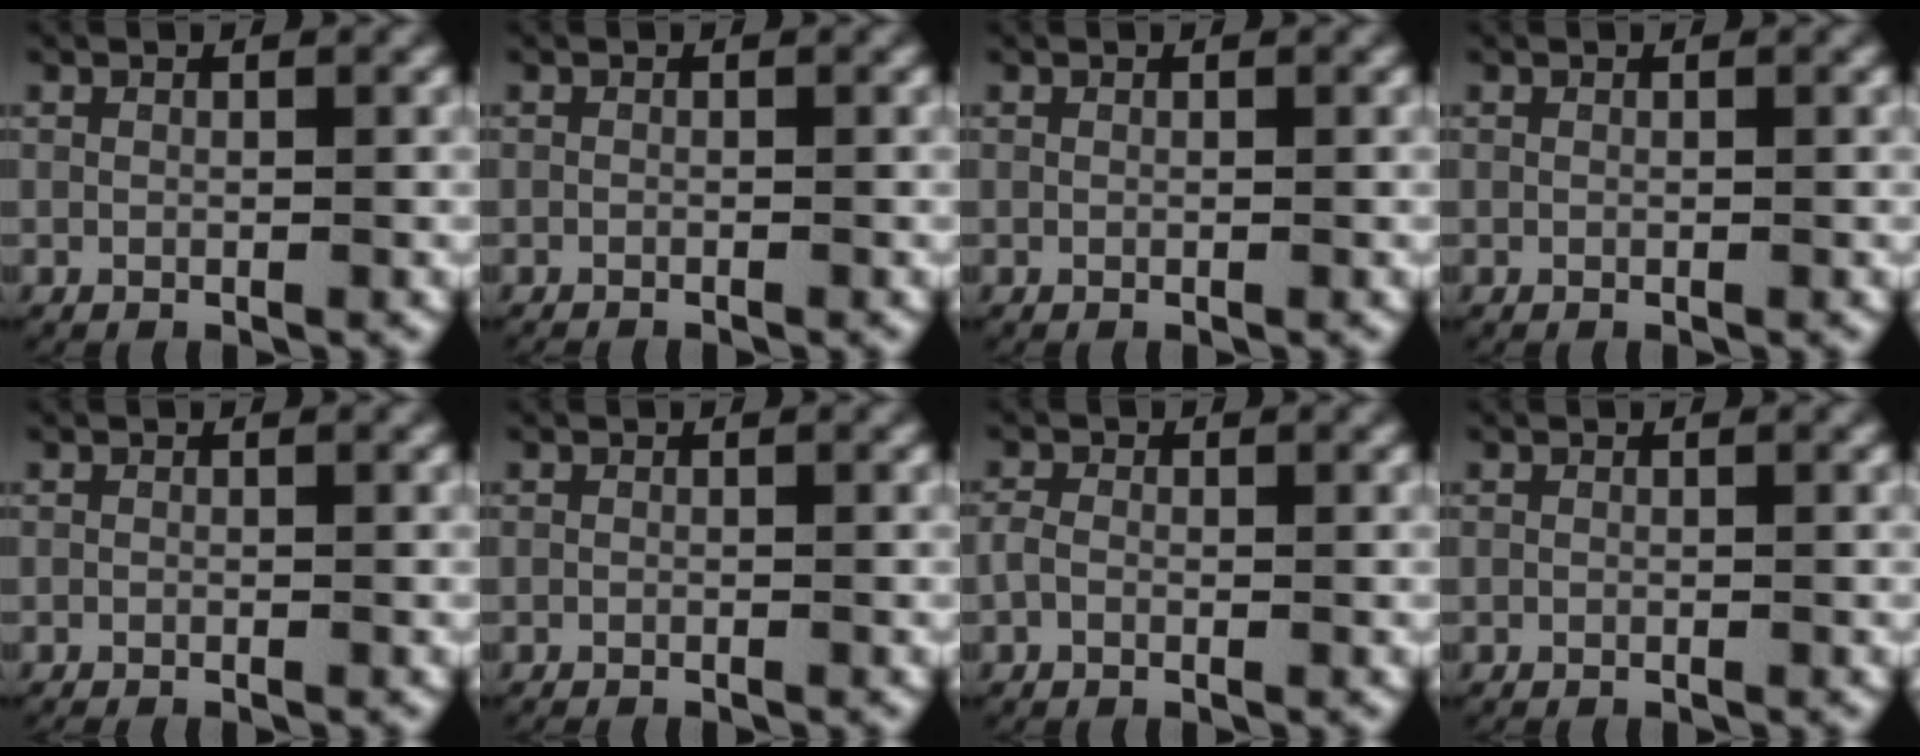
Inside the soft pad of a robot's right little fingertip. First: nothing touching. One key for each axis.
{"total": 0.7, "fx": -0.7, "fy": 0.1, "fz": 0.0, "tx": -0.006, "ty": -0.009, "tz": -0.008}
{"total": 0.0}
{"total": 0.0}
{"total": 0.6, "fx": -0.6, "fy": 0.1, "fz": 0.0, "tx": -0.006, "ty": -0.008, "tz": -0.007}
{"total": 0.7, "fx": -0.7, "fy": 0.1, "fz": 0.0, "tx": -0.006, "ty": -0.008, "tz": -0.008}
{"total": 1.3, "fx": -0.5, "fy": 0.9, "fz": 0.7, "tx": -0.020, "ty": -0.001, "tz": -0.011}
{"total": 0.0}